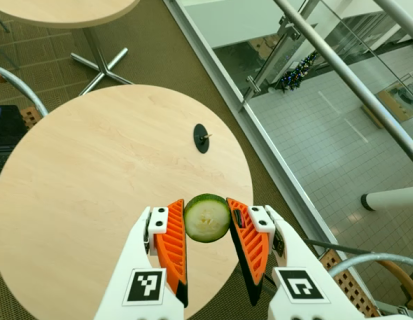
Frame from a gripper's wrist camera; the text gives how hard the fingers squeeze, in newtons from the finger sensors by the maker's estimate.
{"total": 7.9, "left": 8.0, "right": 7.9}